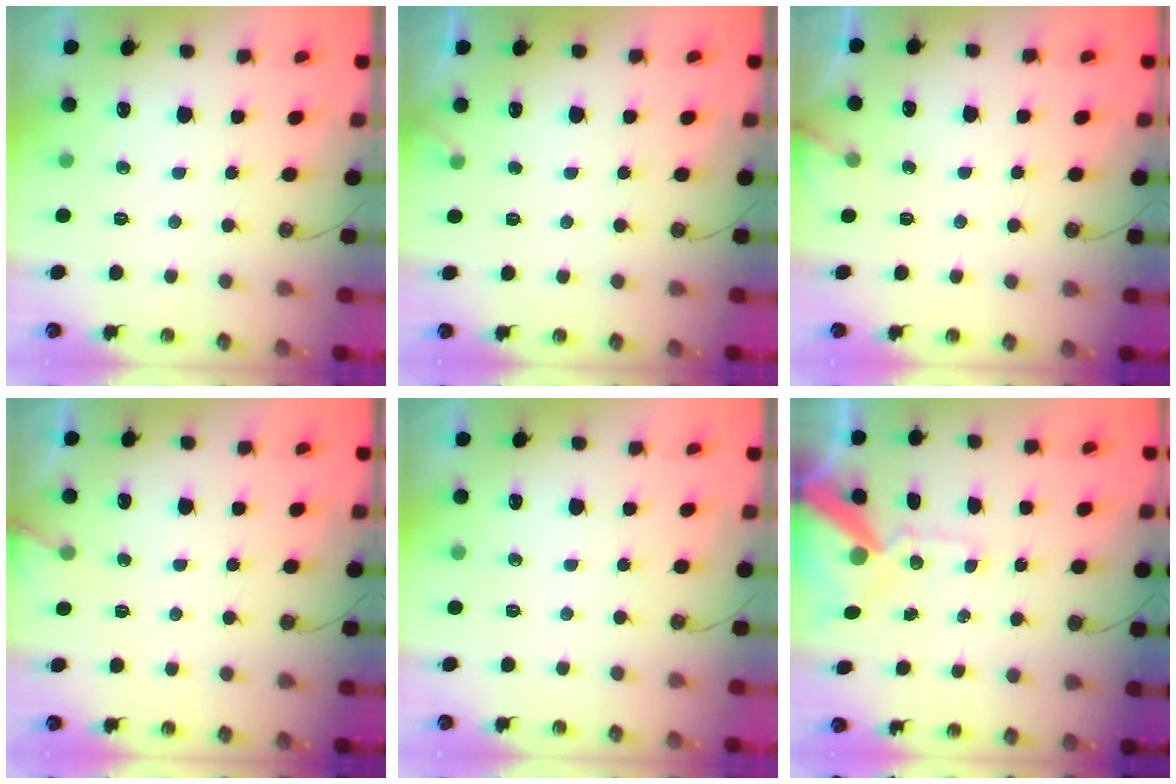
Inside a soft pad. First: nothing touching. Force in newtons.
{"total": 4.4, "press": 4.4, "slide": 0.3}
{"total": 2.5, "press": 2.5, "slide": 0.3}
{"total": 5.3, "press": 5.3, "slide": 0.3}
{"total": 0.0}
{"total": 15.2, "press": 15.1, "slide": 2.1}